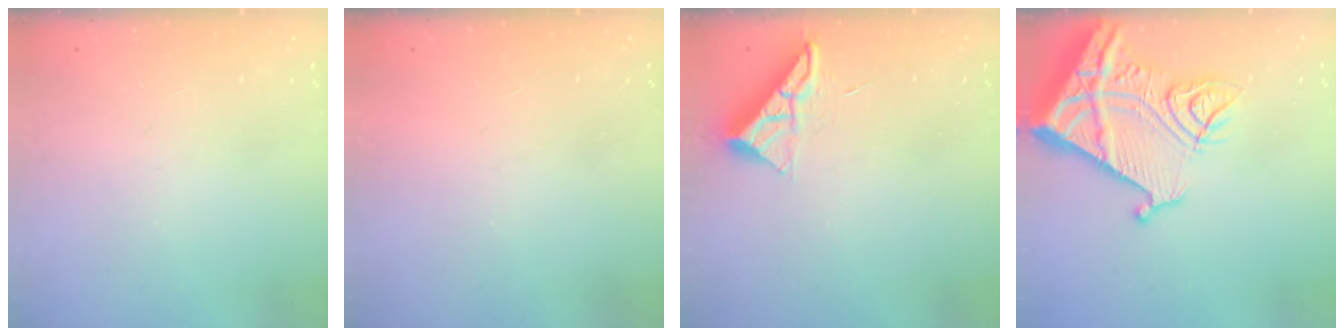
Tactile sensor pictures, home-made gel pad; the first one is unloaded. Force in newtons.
{"total": 1.6, "press": 1.6, "slide": 0.1}
{"total": 7.1, "press": 7.1, "slide": 0.4}
{"total": 18.7, "press": 18.6, "slide": 2.1}